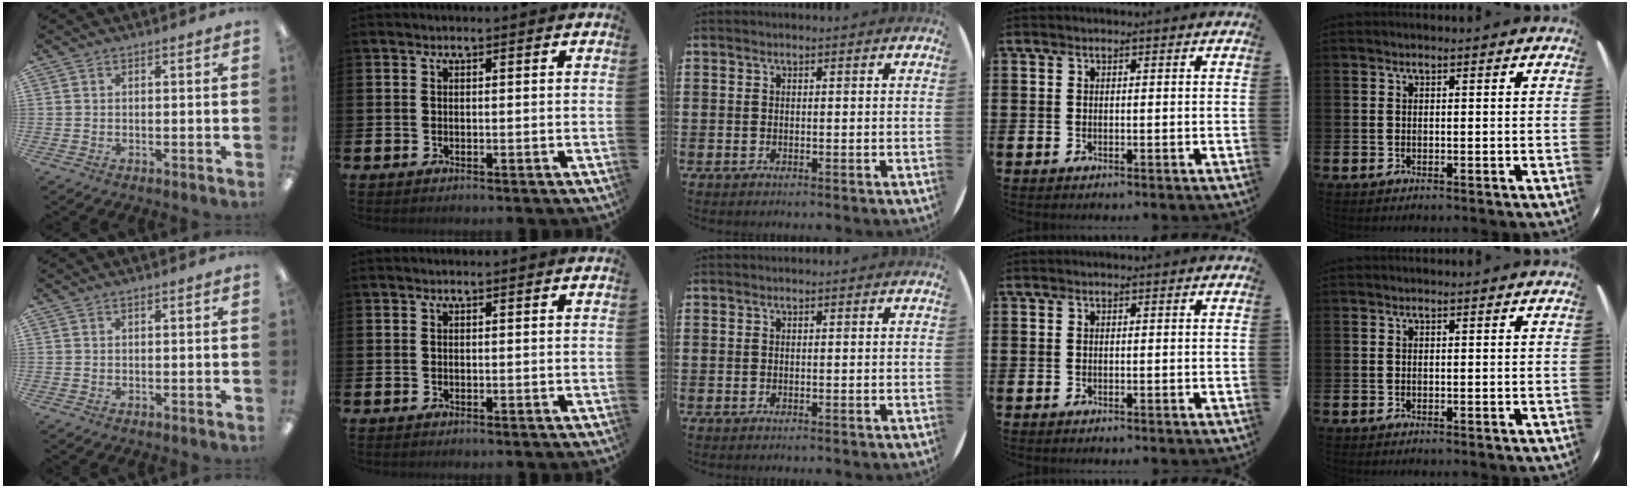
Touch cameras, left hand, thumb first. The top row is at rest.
{}